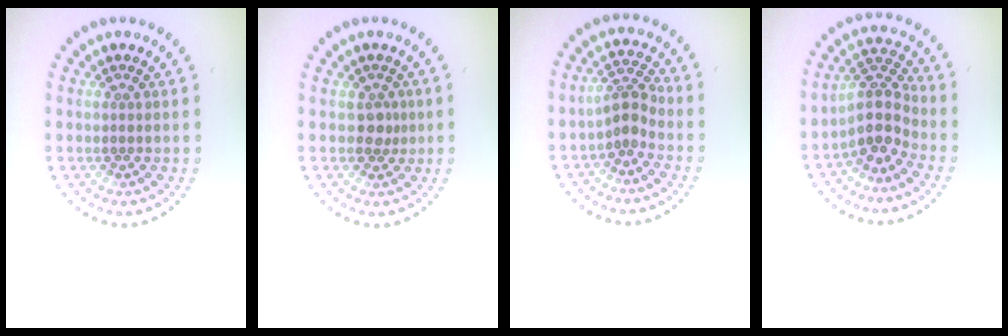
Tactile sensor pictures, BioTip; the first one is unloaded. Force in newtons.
{"total": 1.5, "press": 1.2, "slide": 0.9}
{"total": 2.3, "press": 1.9, "slide": 1.3}
{"total": 3.7, "press": 2.9, "slide": 2.3}